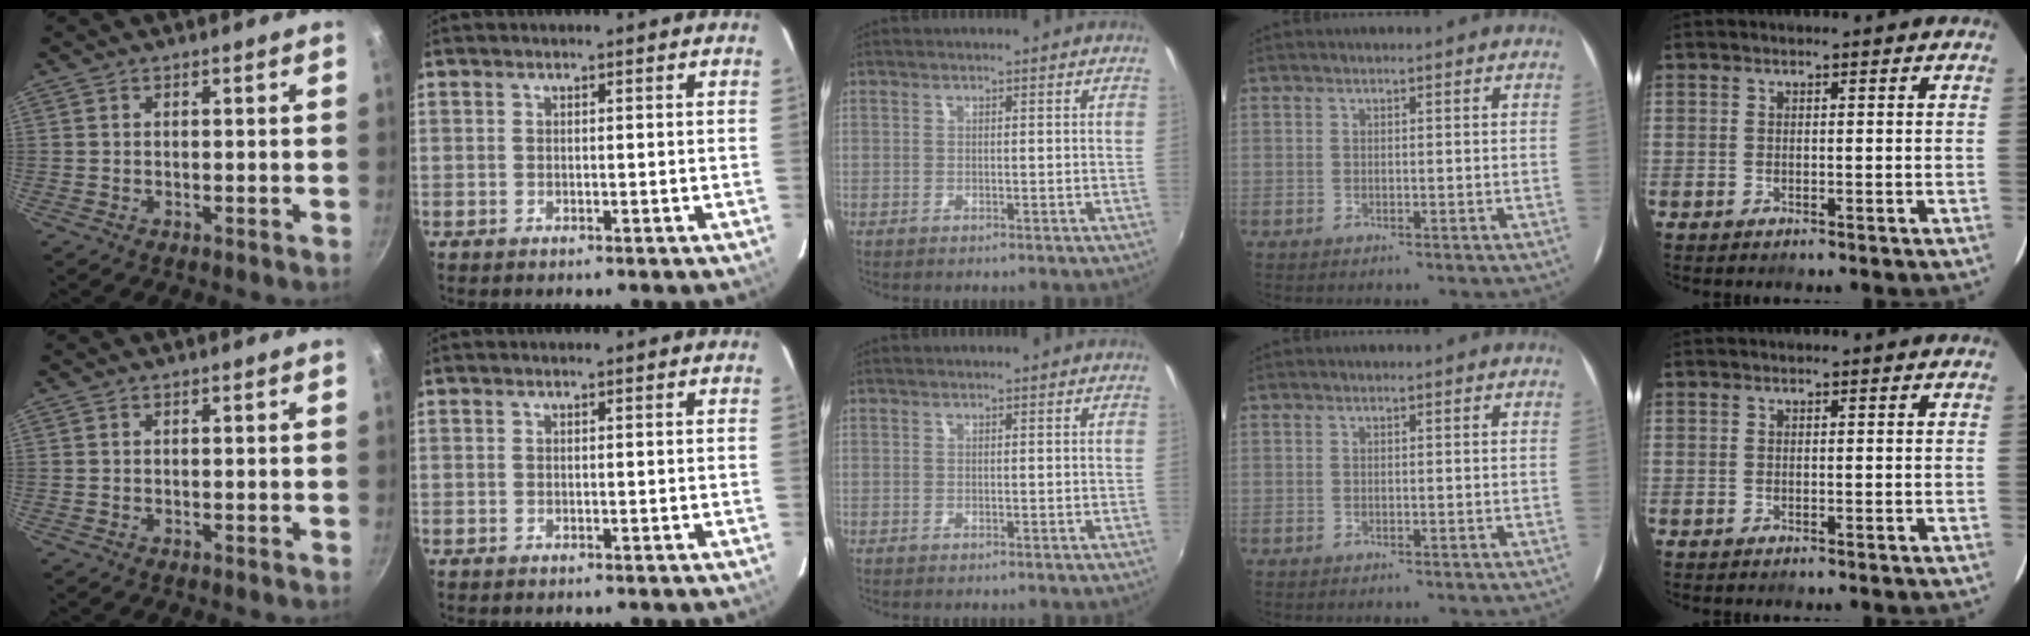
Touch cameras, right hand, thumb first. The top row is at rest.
{}